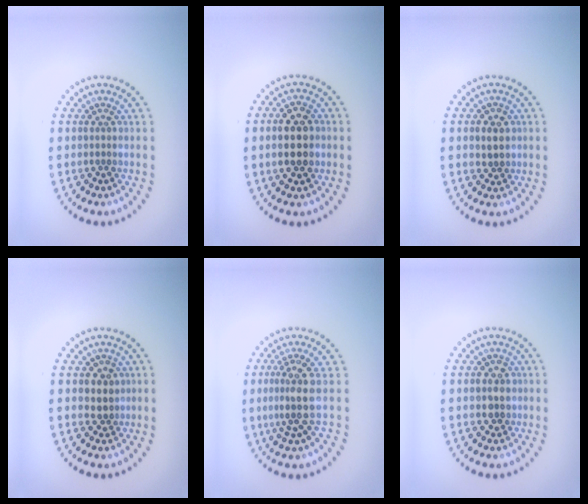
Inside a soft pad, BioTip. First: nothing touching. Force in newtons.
{"total": 4.5, "press": 4.5, "slide": 0.2}
{"total": 1.7, "press": 1.6, "slide": 0.4}
{"total": 2.4, "press": 2.1, "slide": 1.1}
{"total": 3.2, "press": 2.6, "slide": 1.9}
{"total": 2.3, "press": 2.1, "slide": 0.8}